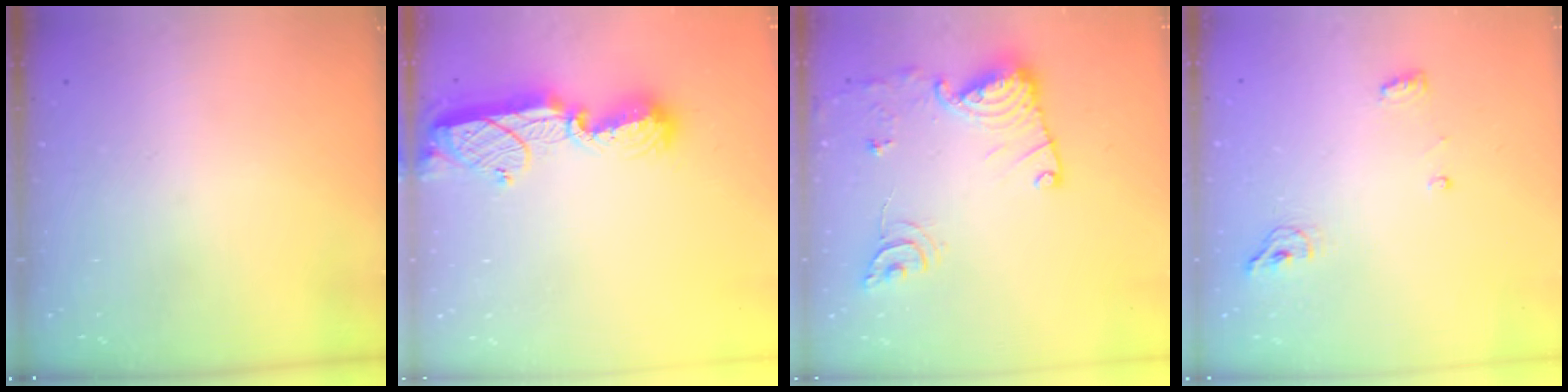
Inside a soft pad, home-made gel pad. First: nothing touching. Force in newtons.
{"total": 12.7, "press": 12.7, "slide": 1.0}
{"total": 14.7, "press": 14.7, "slide": 0.7}
{"total": 5.4, "press": 5.3, "slide": 1.1}